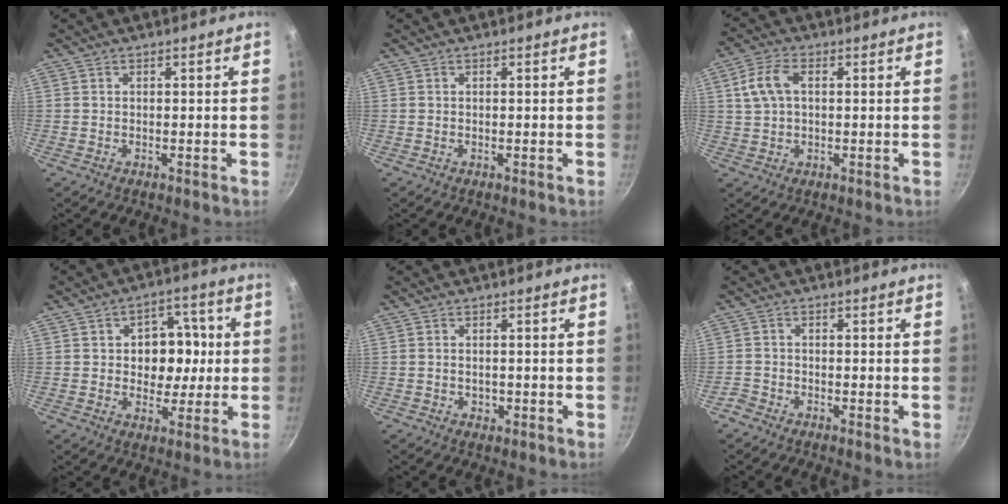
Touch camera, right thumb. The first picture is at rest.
{"total": 0.0}
{"total": 6.9, "force": [1.5, 4.2, 5.2], "torque": [-0.102, 0.013, 0.024]}
{"total": 10.2, "force": [0.7, 8.0, 6.3], "torque": [-0.037, 0.008, 0.007]}
{"total": 1.5, "force": [-0.3, 1.2, 0.8], "torque": [-0.009, 0.001, -0.004]}
{"total": 1.6, "force": [-1.1, 0.8, 0.7], "torque": [-0.021, 0.005, -0.031]}